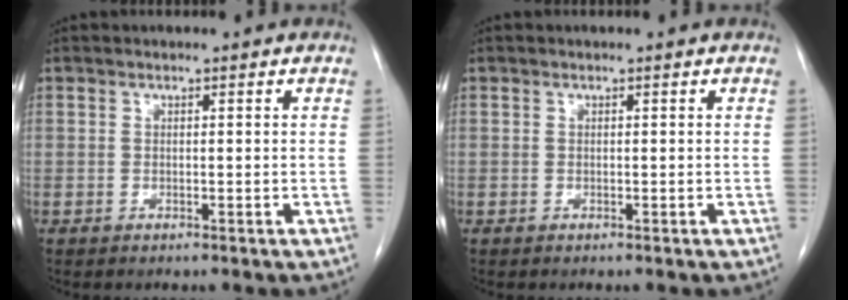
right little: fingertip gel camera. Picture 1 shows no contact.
{"total": 0.0}